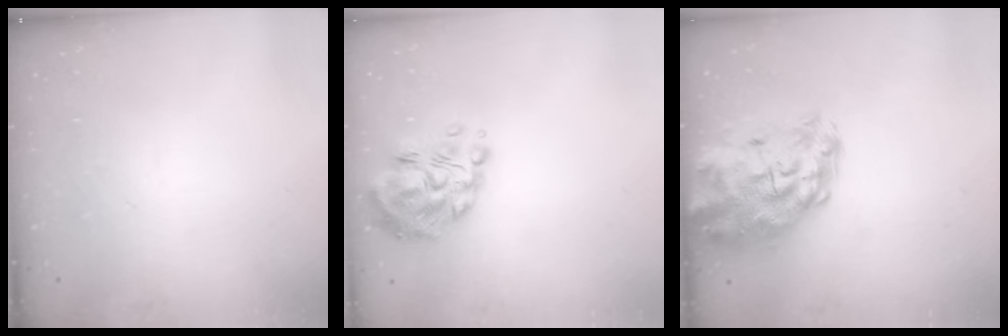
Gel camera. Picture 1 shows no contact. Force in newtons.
{"total": 12.2, "press": 11.8, "slide": 3.0}
{"total": 15.8, "press": 15.0, "slide": 5.0}